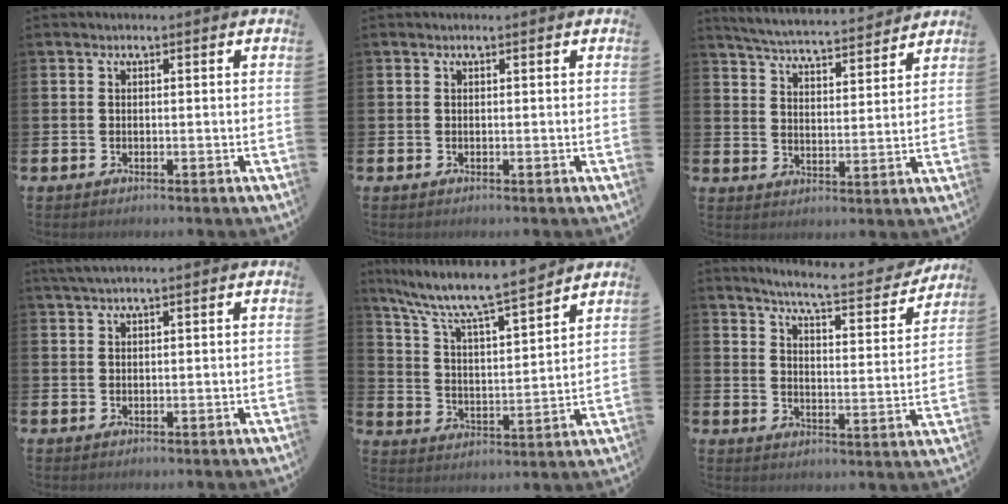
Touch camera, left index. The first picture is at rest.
{"total": 0.0}
{"total": 5.4, "force": [5.3, 0.3, 0.9], "torque": [-0.042, -0.039, 0.090]}
{"total": 1.6, "force": [1.3, 0.0, 1.0], "torque": [-0.025, 0.004, 0.024]}
{"total": 8.5, "force": [7.8, 0.6, 3.2], "torque": [-0.100, -0.059, 0.132]}
{"total": 6.2, "force": [5.9, 0.1, 2.1], "torque": [-0.059, -0.043, 0.095]}